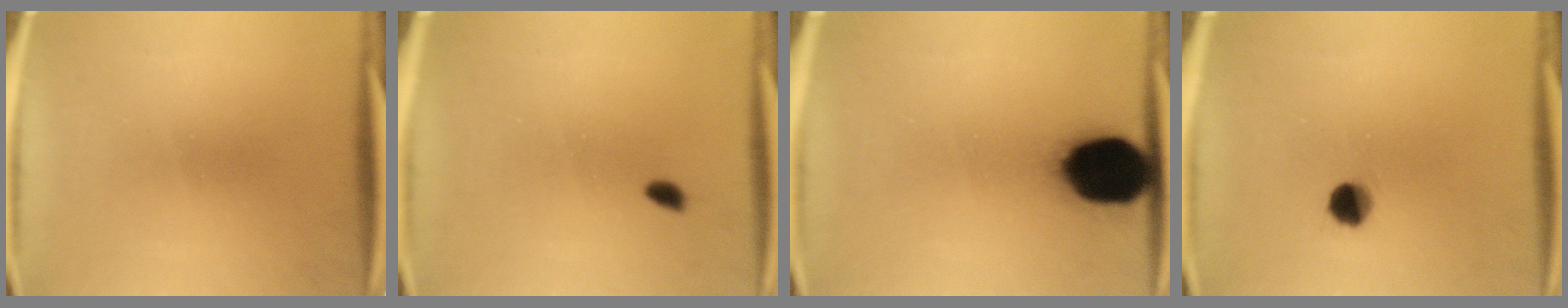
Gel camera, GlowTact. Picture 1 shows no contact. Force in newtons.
{"total": 1.5}
{"total": 19.4}
{"total": 4.5}